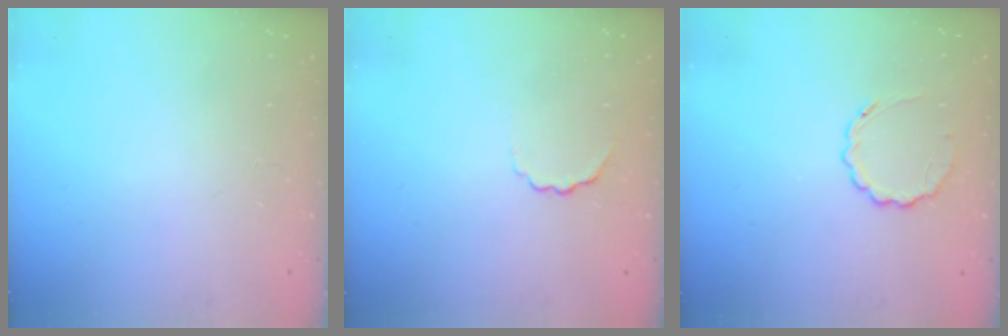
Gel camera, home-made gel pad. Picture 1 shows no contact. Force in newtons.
{"total": 2.1, "press": 2.0, "slide": 0.8}
{"total": 5.3, "press": 5.1, "slide": 1.5}